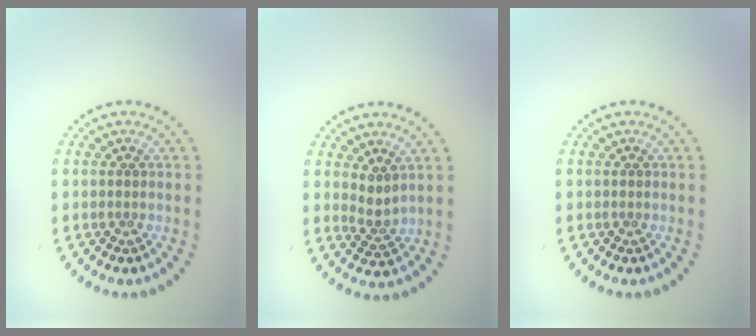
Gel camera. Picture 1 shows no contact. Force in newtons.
{"total": 1.7, "press": 1.3, "slide": 1.1}
{"total": 0.0}